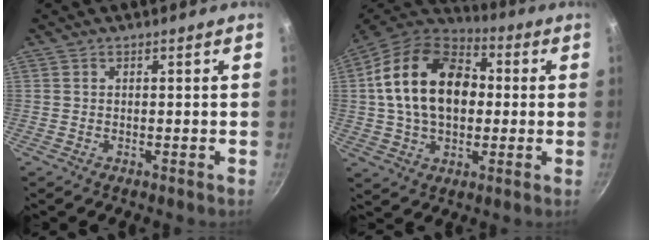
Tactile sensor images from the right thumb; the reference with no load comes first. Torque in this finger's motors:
{"motor_torque": [-1.03, 2.42, 1.81, 0.46, 0.45]}